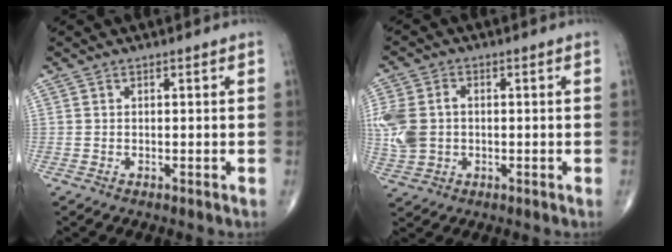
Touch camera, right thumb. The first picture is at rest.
{"total": 9.5, "force": [0.1, 7.2, 6.3], "torque": [-0.152, 0.010, 0.006]}